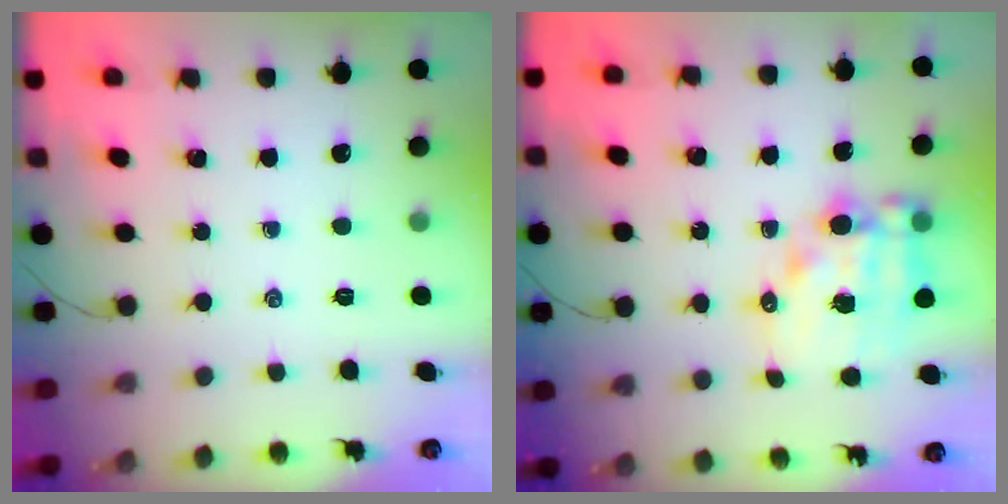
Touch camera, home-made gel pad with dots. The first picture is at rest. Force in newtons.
{"total": 13.7, "press": 13.3, "slide": 3.2}